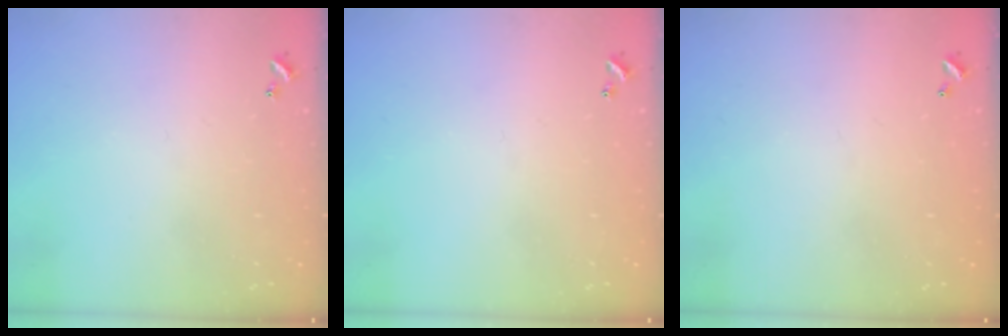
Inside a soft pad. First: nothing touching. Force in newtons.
{"total": 0.0}
{"total": 2.8, "press": 2.8, "slide": 0.1}